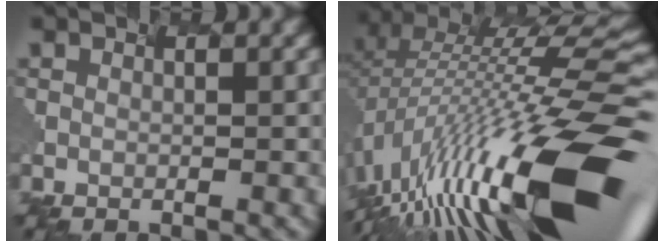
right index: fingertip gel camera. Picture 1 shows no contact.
{"total": 17.2, "force": [-5.8, 4.6, 15.5], "torque": [-0.265, 0.018, -0.094]}